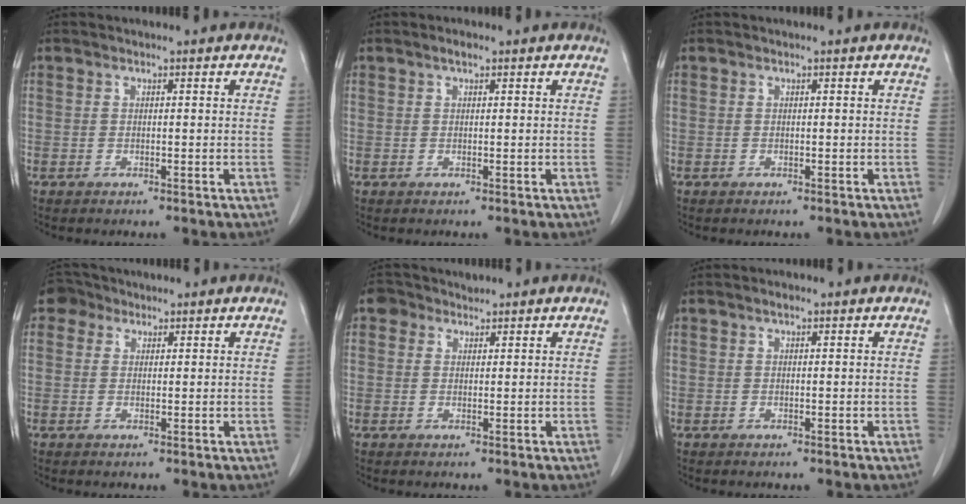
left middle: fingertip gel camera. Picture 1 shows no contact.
{"total": 1.0, "force": [0.6, 0.3, 0.7], "torque": [-0.014, 0.003, 0.010]}
{"total": 0.0}
{"total": 2.7, "force": [1.6, 2.1, 0.4], "torque": [-0.005, 0.009, 0.024]}
{"total": 2.2, "force": [1.5, 1.6, 0.3], "torque": [-0.009, 0.016, 0.024]}
{"total": 0.6, "force": [0.4, 0.2, 0.4], "torque": [-0.012, 0.000, 0.007]}